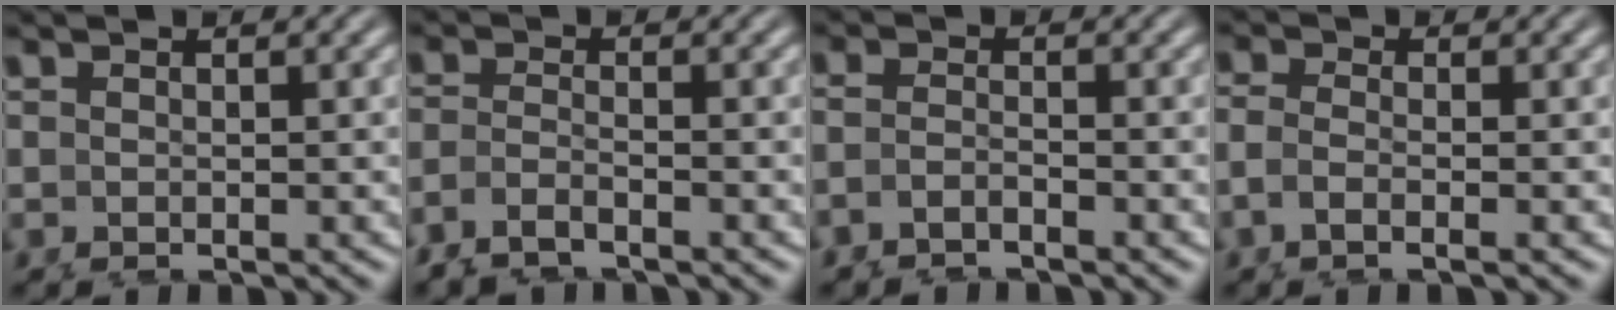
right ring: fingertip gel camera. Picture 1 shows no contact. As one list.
[{"total": 4.6, "force": [-1.9, 3.8, 1.6], "torque": [-0.057, -0.019, -0.030]}, {"total": 2.5, "force": [-1.3, 1.8, 1.0], "torque": [-0.032, -0.013, -0.021]}, {"total": 3.4, "force": [-0.5, 2.6, 2.1], "torque": [-0.065, -0.017, -0.005]}]